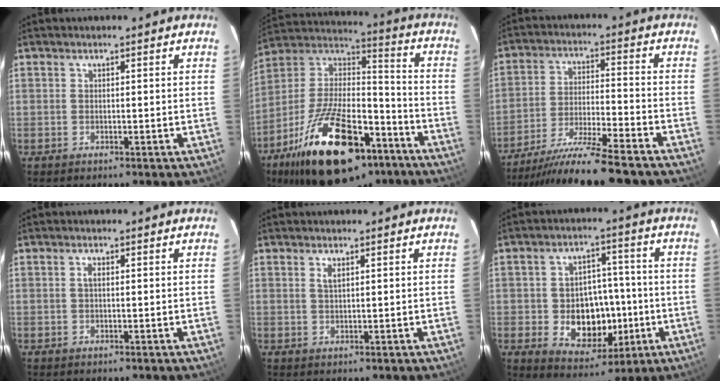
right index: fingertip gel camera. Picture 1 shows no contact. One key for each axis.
{"total": 30.0, "fx": -17.2, "fy": 13.8, "fz": 20.4, "tx": -0.380, "ty": 0.001, "tz": -0.265}
{"total": 17.7, "fx": -15.7, "fy": 0.5, "fz": 8.2, "tx": -0.168, "ty": -0.042, "tz": -0.254}
{"total": 1.0, "fx": 0.2, "fy": 0.4, "fz": 0.9, "tx": -0.018, "ty": 0.003, "tz": 0.000}
{"total": 1.4, "fx": 0.7, "fy": 0.4, "fz": 1.2, "tx": -0.021, "ty": 0.002, "tz": 0.011}
{"total": 12.2, "fx": -2.7, "fy": 9.1, "fz": 7.6, "tx": -0.144, "ty": 0.012, "tz": -0.022}